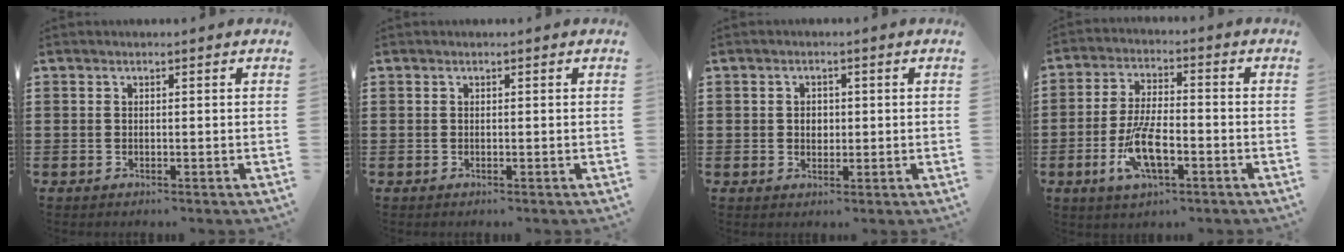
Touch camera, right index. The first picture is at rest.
{"total": 0.0}
{"total": 1.9, "force": [0.2, 1.5, 1.0], "torque": [-0.023, 0.010, 0.001]}
{"total": 8.5, "force": [-3.2, 3.2, 7.2], "torque": [-0.164, -0.011, -0.062]}